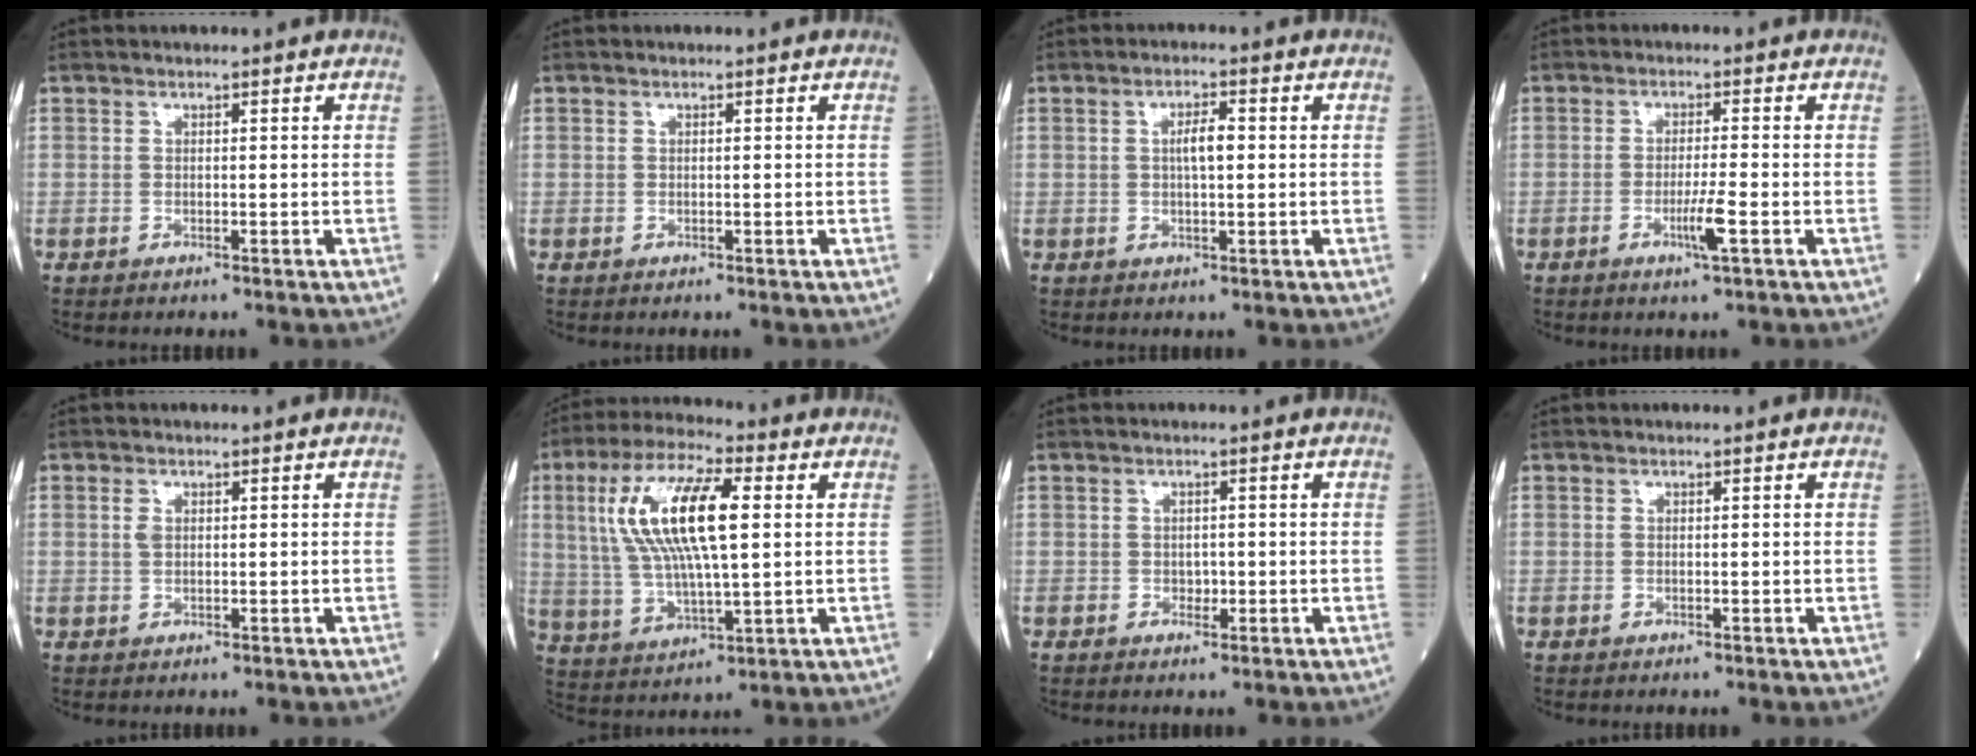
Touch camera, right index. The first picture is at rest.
{"total": 0.0}
{"total": 3.2, "force": [0.4, 0.8, 3.1], "torque": [-0.055, 0.004, 0.005]}
{"total": 3.7, "force": [-1.5, -0.3, 3.4], "torque": [-0.064, -0.007, -0.029]}
{"total": 1.2, "force": [0.4, 0.7, 0.9], "torque": [-0.019, 0.002, 0.008]}
{"total": 15.2, "force": [3.3, 3.6, 14.4], "torque": [-0.295, 0.019, 0.059]}
{"total": 1.1, "force": [-0.2, 0.9, 0.6], "torque": [-0.010, 0.002, 0.000]}
{"total": 0.0}